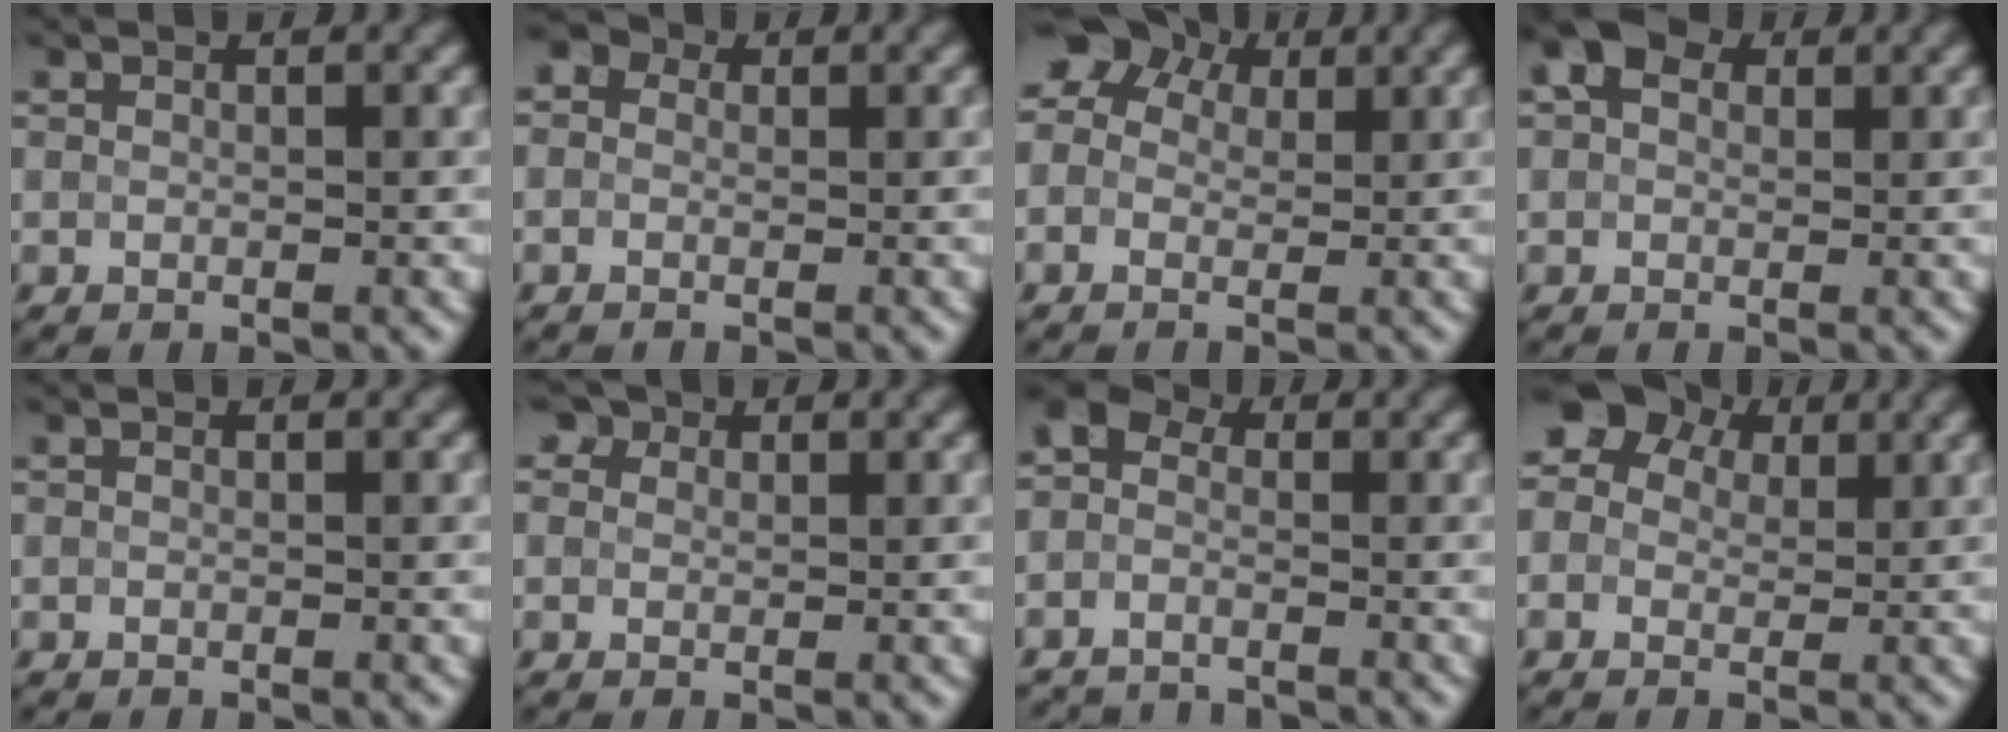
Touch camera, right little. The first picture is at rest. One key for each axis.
{"total": 2.8, "fx": 0.5, "fy": 2.4, "fz": 1.3, "tx": -0.012, "ty": 0.016, "tz": -0.032}
{"total": 7.5, "fx": 2.3, "fy": 6.1, "fz": 3.8, "tx": -0.073, "ty": 0.034, "tz": -0.002}
{"total": 2.9, "fx": 1.1, "fy": 2.2, "fz": 1.6, "tx": -0.034, "ty": 0.013, "tz": 0.007}
{"total": 0.0}
{"total": 3.3, "fx": 1.9, "fy": 2.2, "fz": 1.4, "tx": -0.022, "ty": 0.026, "tz": 0.000}
{"total": 4.0, "fx": -2.8, "fy": 2.5, "fz": 1.3, "tx": -0.009, "ty": 0.006, "tz": -0.054}
{"total": 6.8, "fx": 2.6, "fy": 5.2, "fz": 3.4, "tx": -0.062, "ty": 0.039, "tz": 0.009}